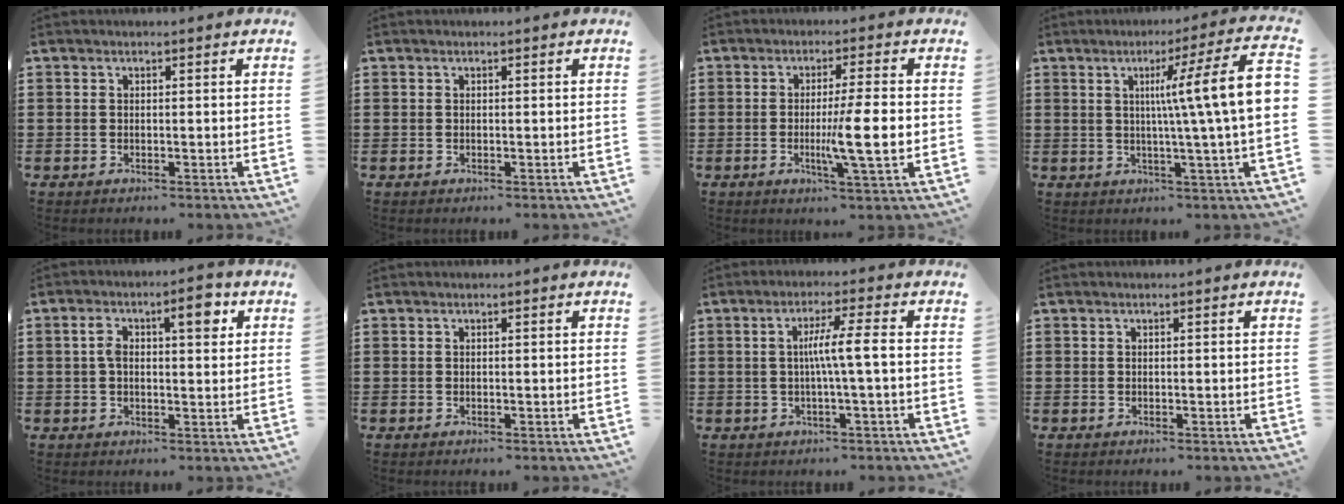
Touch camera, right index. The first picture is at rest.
{"total": 0.0}
{"total": 8.4, "force": [-1.1, 0.2, 8.3], "torque": [-0.146, -0.013, -0.022]}
{"total": 11.9, "force": [2.0, -0.4, 11.8], "torque": [-0.200, -0.012, 0.024]}
{"total": 6.4, "force": [1.8, 2.6, 5.5], "torque": [-0.098, 0.009, 0.024]}
{"total": 0.0}
{"total": 5.1, "force": [-0.3, -0.4, 5.1], "torque": [-0.094, -0.006, -0.011]}
{"total": 0.0}